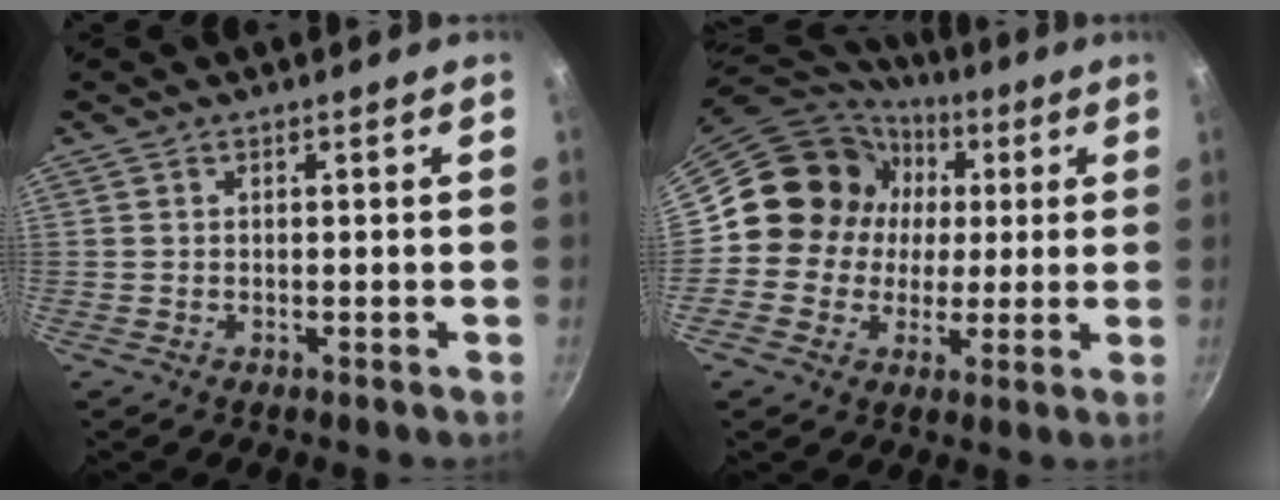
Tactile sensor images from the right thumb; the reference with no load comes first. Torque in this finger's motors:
{"motor_torque": [1.13, 2.39, 0.74, -0.55, 0.07]}